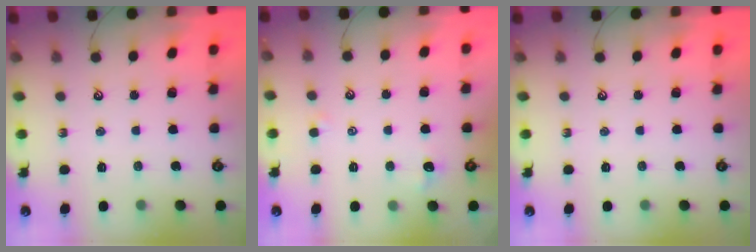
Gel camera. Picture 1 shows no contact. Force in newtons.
{"total": 0.6, "press": 0.2, "slide": 0.6}
{"total": 0.0}